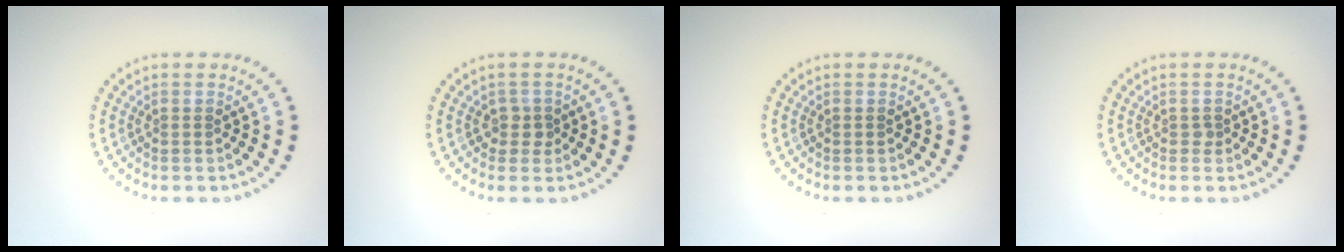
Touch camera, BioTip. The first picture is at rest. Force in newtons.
{"total": 1.4, "press": 1.2, "slide": 0.7}
{"total": 0.0}
{"total": 0.5, "press": 0.4, "slide": 0.4}